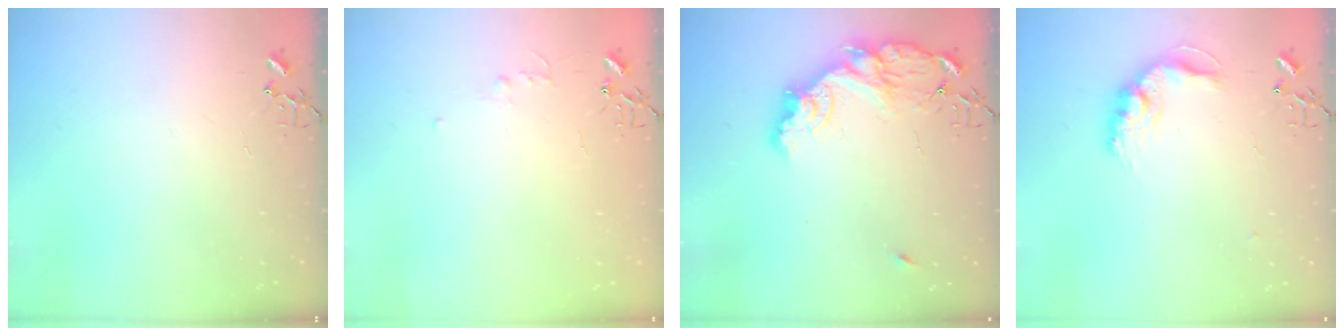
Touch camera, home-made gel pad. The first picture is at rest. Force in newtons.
{"total": 3.9, "press": 3.9, "slide": 0.4}
{"total": 15.3, "press": 15.2, "slide": 1.1}
{"total": 13.8, "press": 13.8, "slide": 1.0}